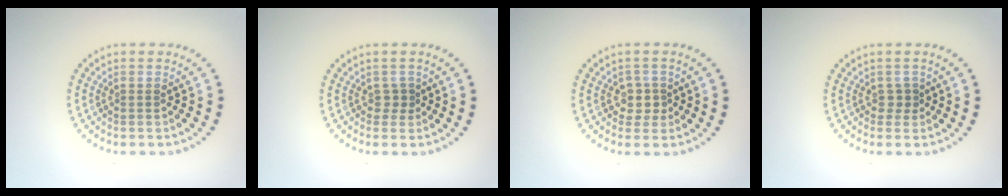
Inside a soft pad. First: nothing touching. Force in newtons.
{"total": 0.9, "press": 0.8, "slide": 0.5}
{"total": 1.6, "press": 1.4, "slide": 0.9}
{"total": 0.9, "press": 0.8, "slide": 0.4}